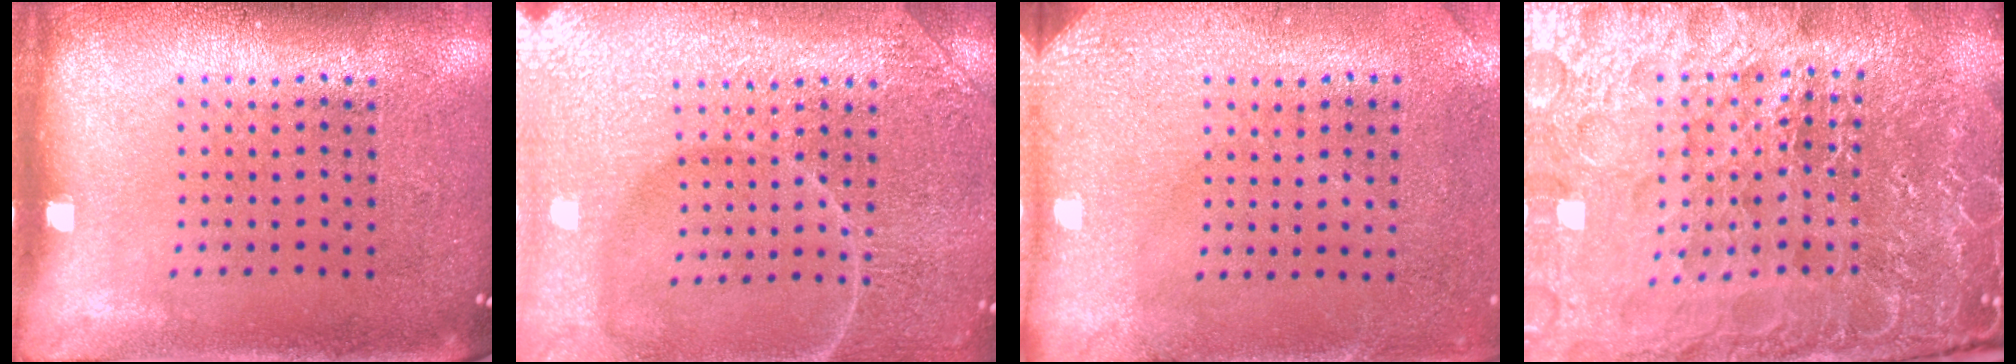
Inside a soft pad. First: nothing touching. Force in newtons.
{"total": 7.5, "press": 7.4, "slide": 1.0}
{"total": 3.0, "press": 2.5, "slide": 1.7}
{"total": 6.1, "press": 5.5, "slide": 2.7}